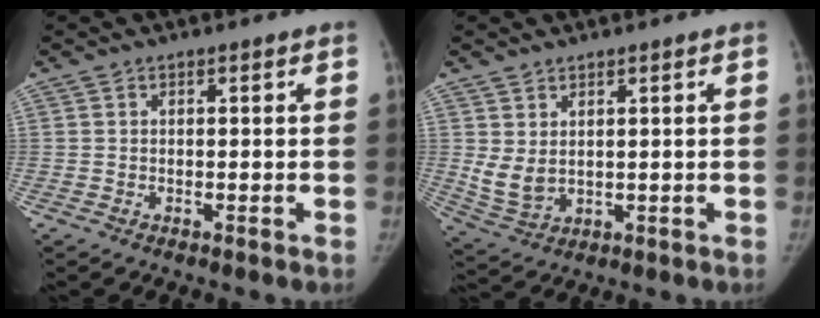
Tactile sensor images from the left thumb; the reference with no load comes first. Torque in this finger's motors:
{"motor_torque": [0.60, 0.73, 0.26, -0.50, 0.08]}